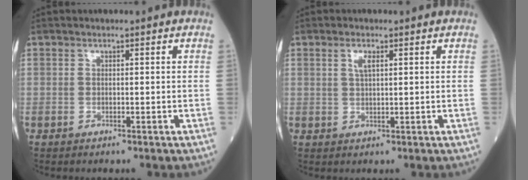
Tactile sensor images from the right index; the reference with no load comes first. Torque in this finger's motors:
{"motor_torque": [0.01, 0.00, 0.00, 0.03]}